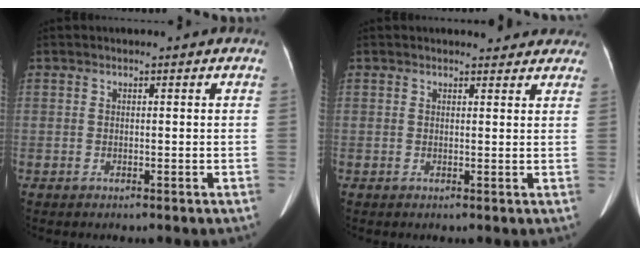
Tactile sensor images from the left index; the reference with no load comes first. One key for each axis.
{"total": 4.9, "fx": 4.5, "fy": 1.6, "fz": 1.1, "tx": 0.000, "ty": 0.002, "tz": 0.039}